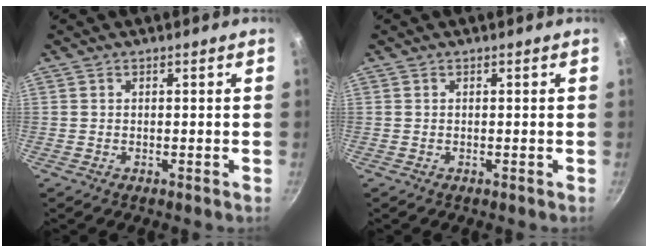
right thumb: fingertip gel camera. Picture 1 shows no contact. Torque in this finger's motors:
{"motor_torque": [-0.06, -0.06, 0.14, 0.02, 0.00]}